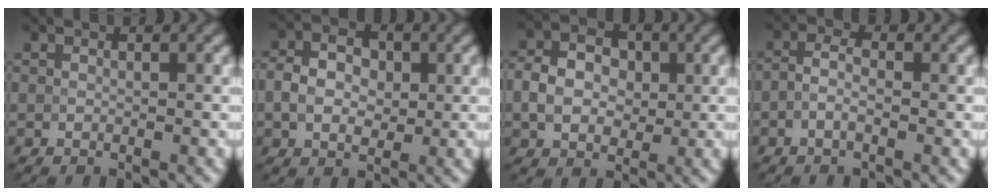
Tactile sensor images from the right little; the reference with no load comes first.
{"total": 3.8, "force": [0.1, 2.9, 2.4], "torque": [-0.041, 0.003, -0.002]}
{"total": 4.2, "force": [-0.1, 3.4, 2.4], "torque": [-0.043, 0.004, -0.007]}
{"total": 1.4, "force": [-0.5, 0.5, 1.2], "torque": [-0.025, 0.006, -0.017]}